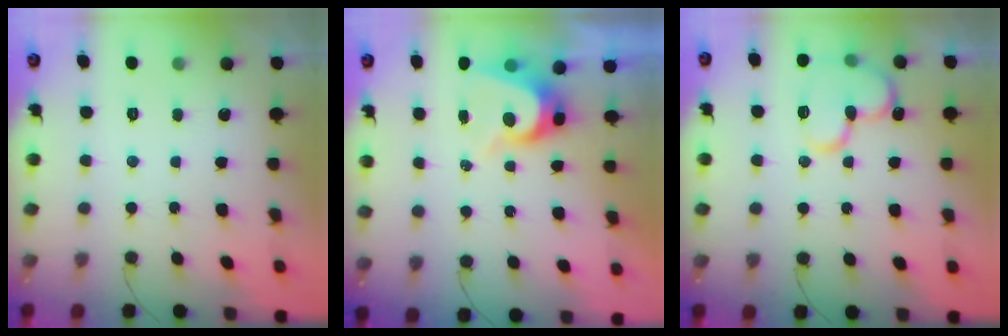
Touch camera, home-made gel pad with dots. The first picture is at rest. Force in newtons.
{"total": 7.2, "press": 7.1, "slide": 0.6}
{"total": 14.8, "press": 14.7, "slide": 2.3}